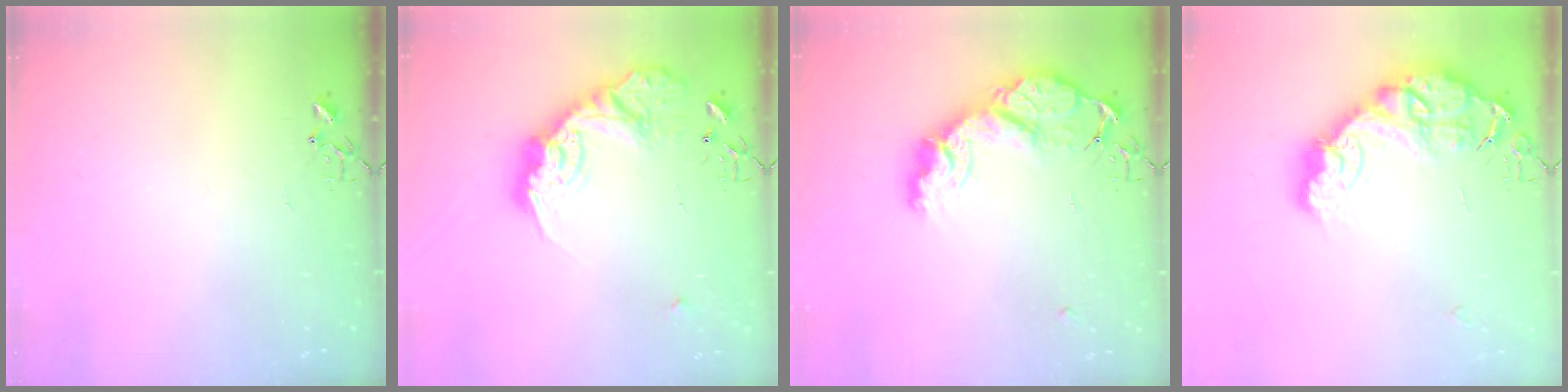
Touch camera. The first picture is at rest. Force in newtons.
{"total": 19.4, "press": 19.3, "slide": 1.5}
{"total": 15.8, "press": 15.8, "slide": 1.3}
{"total": 18.2, "press": 18.2, "slide": 1.3}